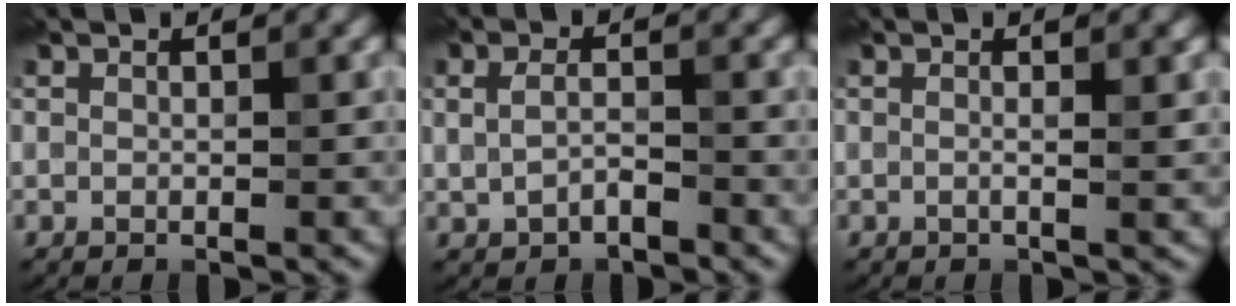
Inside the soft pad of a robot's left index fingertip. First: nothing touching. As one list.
[{"total": 2.1, "force": [-0.5, 1.1, 1.8], "torque": [-0.048, 0.007, -0.010]}, {"total": 1.9, "force": [0.4, 0.2, 1.8], "torque": [-0.020, -0.002, -0.008]}]